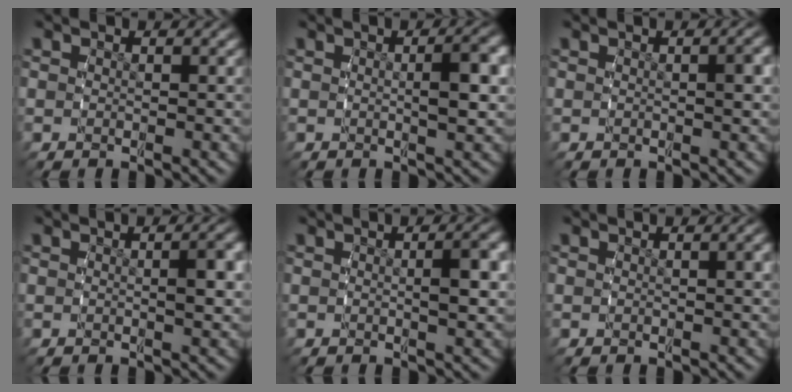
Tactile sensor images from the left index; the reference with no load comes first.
{"total": 2.7, "force": [0.2, -0.1, 2.7], "torque": [-0.041, -0.004, 0.007]}
{"total": 1.3, "force": [0.1, 0.0, 1.3], "torque": [-0.018, 0.004, 0.004]}
{"total": 1.9, "force": [0.1, -0.1, 1.9], "torque": [-0.030, -0.001, 0.005]}
{"total": 2.3, "force": [0.1, -0.1, 2.3], "torque": [-0.034, -0.002, 0.005]}
{"total": 0.6, "force": [0.1, -0.1, 0.6], "torque": [-0.006, 0.003, 0.001]}